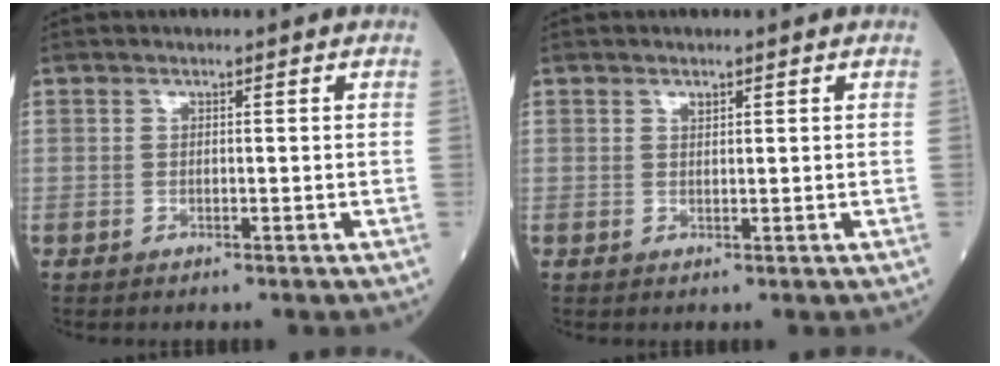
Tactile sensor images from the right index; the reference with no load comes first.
{"total": 0.7, "force": [0.5, 0.3, 0.3], "torque": [-0.008, -0.003, 0.009]}